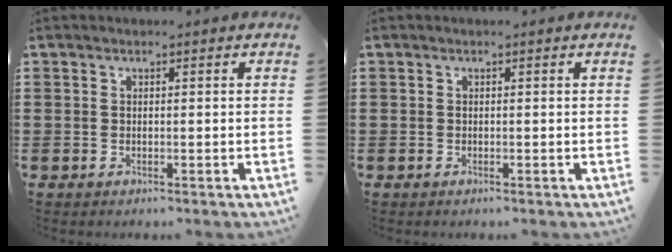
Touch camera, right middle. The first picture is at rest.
{"total": 0.0}